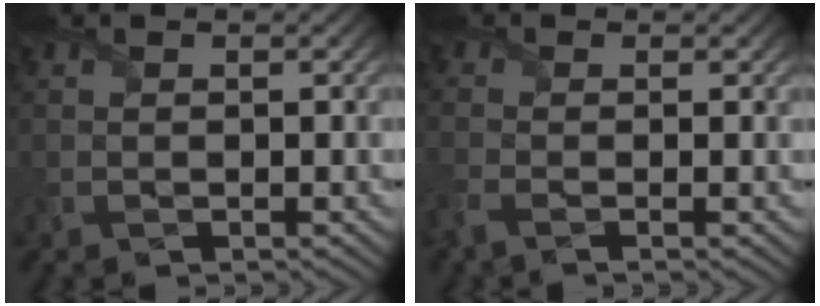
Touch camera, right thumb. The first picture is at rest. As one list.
[{"total": 3.1, "force": [-1.6, 0.9, 2.5], "torque": [-0.067, -0.014, -0.043]}]